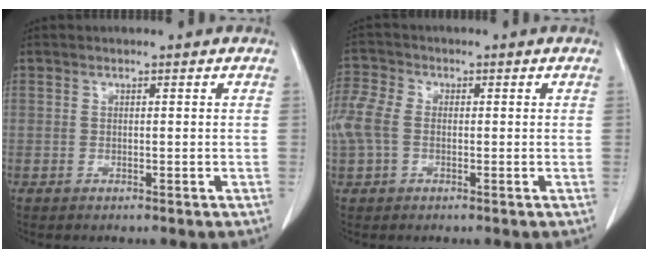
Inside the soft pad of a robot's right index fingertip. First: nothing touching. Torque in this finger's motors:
{"motor_torque": [0.78, -0.11, 0.42, 0.09]}